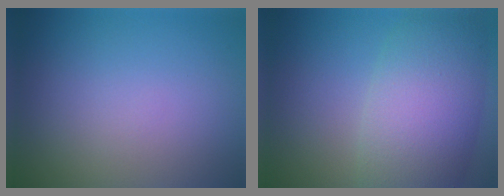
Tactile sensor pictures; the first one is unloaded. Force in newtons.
{"total": 9.6, "press": 9.6, "slide": 0.4}